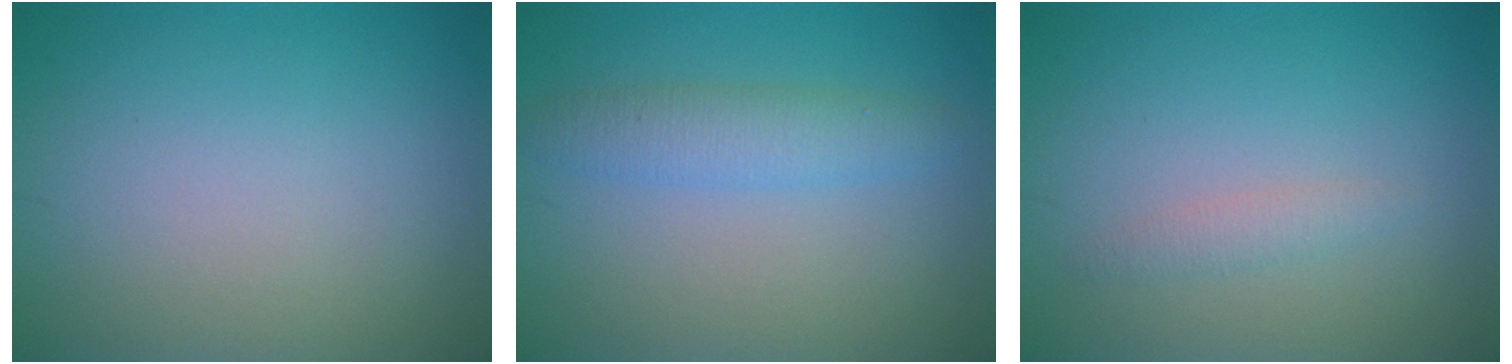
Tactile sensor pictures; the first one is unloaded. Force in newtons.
{"total": 2.9, "press": 2.9, "slide": 0.1}
{"total": 1.2, "press": 1.2, "slide": 0.0}